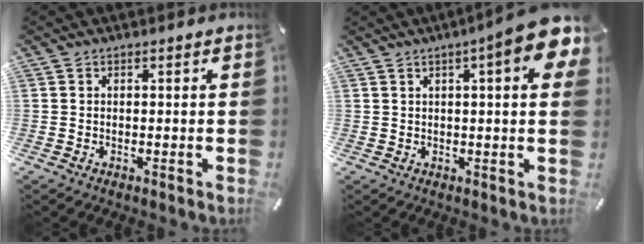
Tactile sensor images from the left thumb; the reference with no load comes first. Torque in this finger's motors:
{"motor_torque": [2.56, 2.45, 1.70, -1.07, 0.13]}